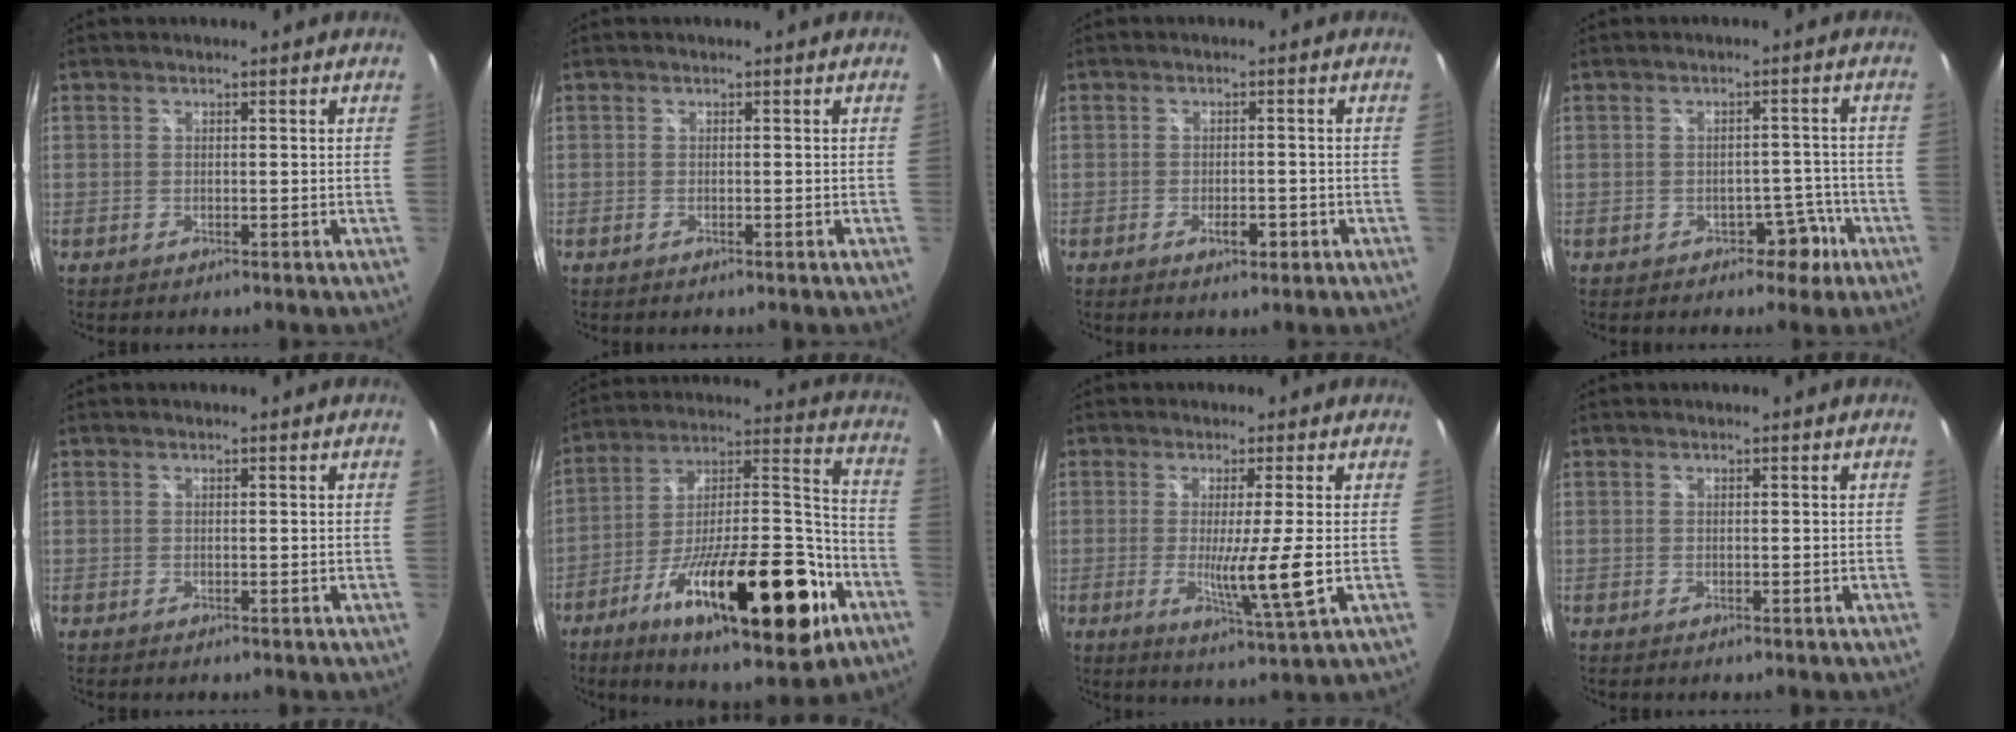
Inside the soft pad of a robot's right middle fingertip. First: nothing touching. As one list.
[{"total": 0.0}, {"total": 3.1, "force": [-1.5, 1.4, 2.2], "torque": [-0.039, -0.005, -0.022]}, {"total": 4.1, "force": [-2.5, 2.9, 1.7], "torque": [-0.026, 0.013, -0.023]}, {"total": 0.0}, {"total": 29.5, "force": [-14.2, 9.1, 24.2], "torque": [-0.378, -0.011, -0.228]}, {"total": 7.8, "force": [-0.8, -1.3, 7.7], "torque": [-0.125, -0.025, -0.018]}, {"total": 0.0}]